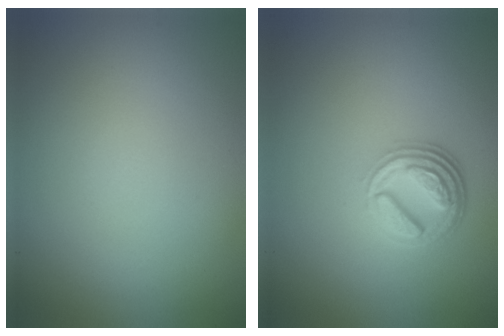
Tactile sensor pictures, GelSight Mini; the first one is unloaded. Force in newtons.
{"total": 4.6, "press": 3.4, "slide": 3.1}